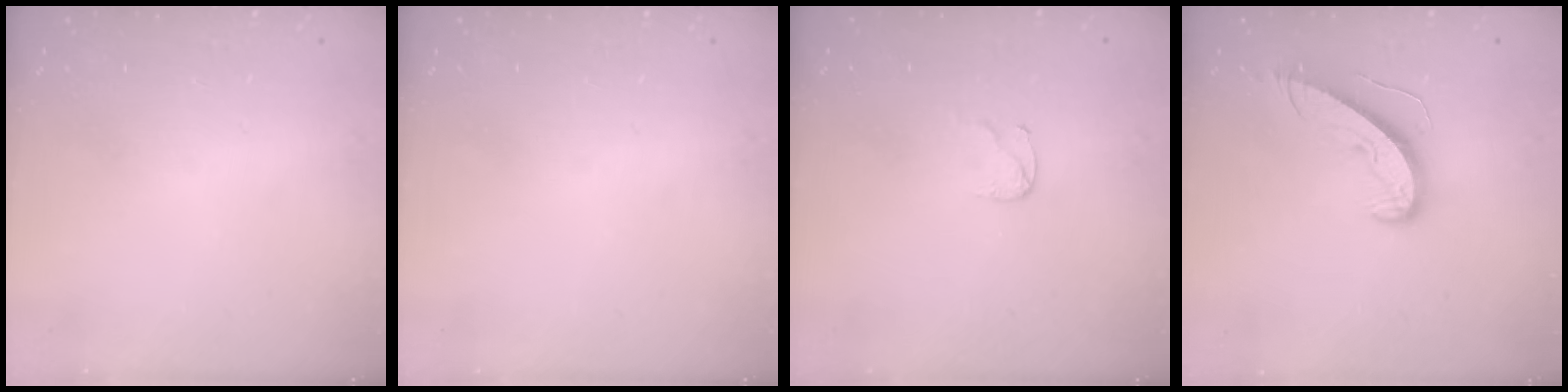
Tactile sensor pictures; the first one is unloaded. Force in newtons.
{"total": 0.0}
{"total": 3.2, "press": 3.2, "slide": 0.3}
{"total": 9.0, "press": 9.0, "slide": 0.3}